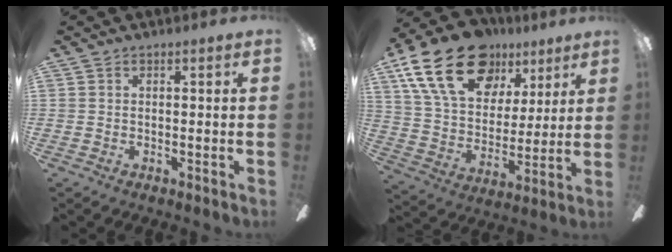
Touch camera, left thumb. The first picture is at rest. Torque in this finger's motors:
{"motor_torque": [0.62, 0.34, 1.78, -0.99, 0.46]}